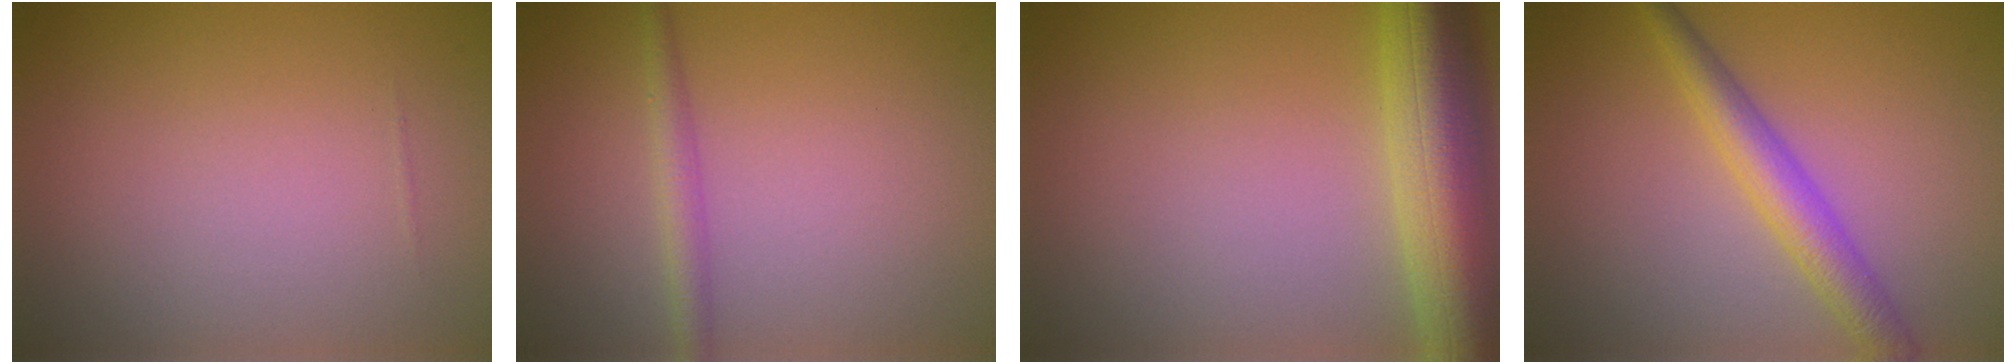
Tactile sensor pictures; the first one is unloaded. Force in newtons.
{"total": 1.9, "press": 1.8, "slide": 0.1}
{"total": 9.2, "press": 9.2, "slide": 0.4}
{"total": 3.6, "press": 3.6, "slide": 0.1}